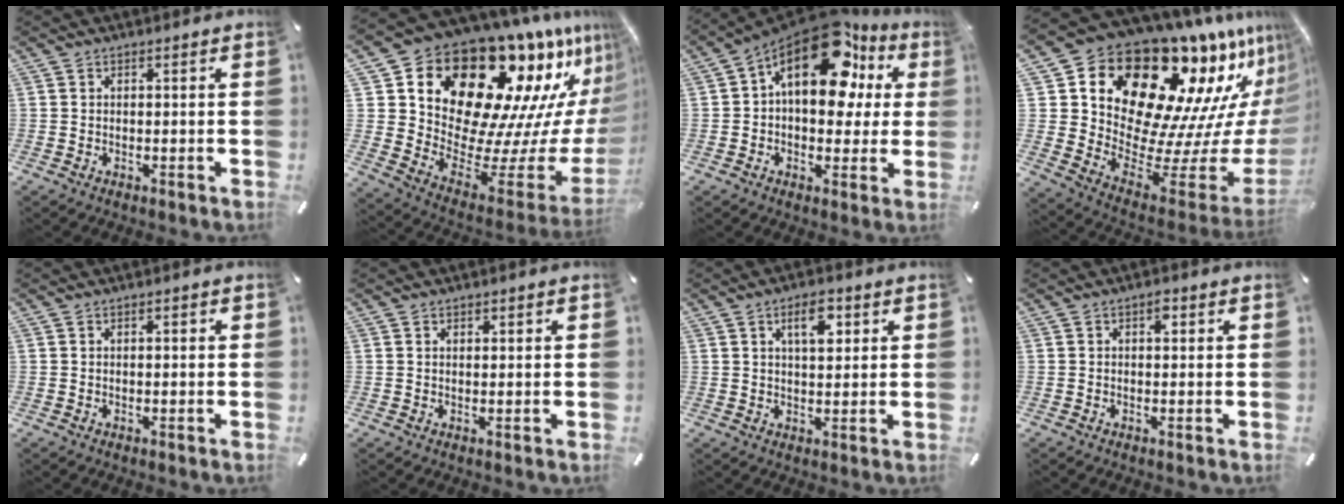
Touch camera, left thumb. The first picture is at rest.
{"total": 23.8, "force": [14.2, 13.9, 13.1], "torque": [-0.197, -0.151, 0.273]}
{"total": 20.1, "force": [9.6, 10.9, 14.0], "torque": [-0.220, -0.060, 0.163]}
{"total": 25.8, "force": [14.5, 15.4, 14.8], "torque": [-0.224, -0.156, 0.284]}
{"total": 0.7, "force": [0.0, 0.3, 0.7], "torque": [-0.011, 0.002, -0.001]}
{"total": 0.9, "force": [0.4, 0.6, 0.4], "torque": [-0.009, 0.002, 0.008]}
{"total": 7.0, "force": [2.9, 3.3, 5.4], "torque": [-0.082, -0.005, 0.044]}
{"total": 2.0, "force": [0.6, 1.1, 1.5], "torque": [-0.016, -0.001, 0.005]}